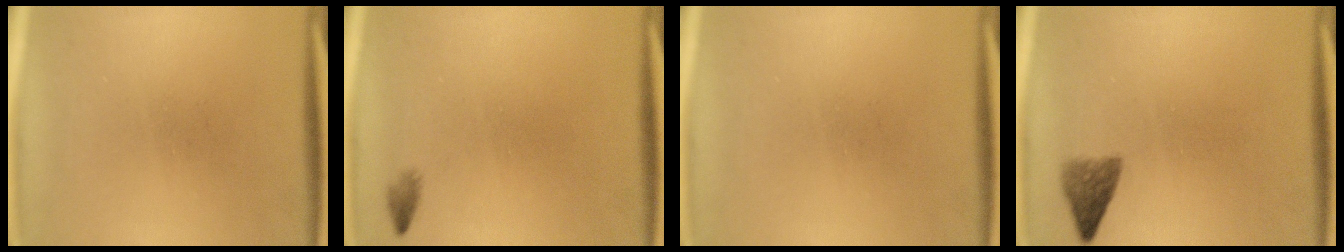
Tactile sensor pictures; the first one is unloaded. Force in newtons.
{"total": 0.8}
{"total": 0.0}
{"total": 2.6}